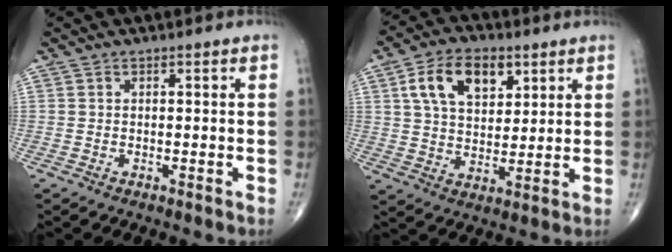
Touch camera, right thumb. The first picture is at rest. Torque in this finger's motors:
{"motor_torque": [0.09, 0.45, 0.24, -0.03, 0.28]}